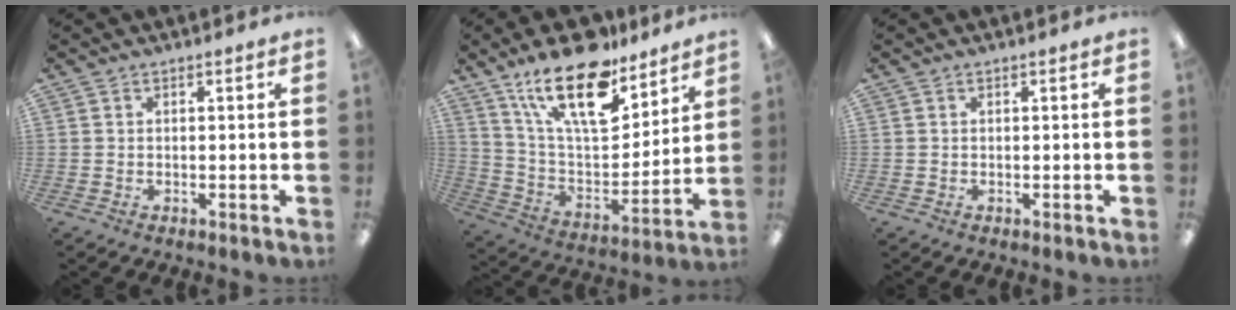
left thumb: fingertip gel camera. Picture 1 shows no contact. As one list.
[{"total": 22.4, "force": [15.1, 9.3, 13.7], "torque": [-0.244, -0.088, 0.261]}, {"total": 0.0}]